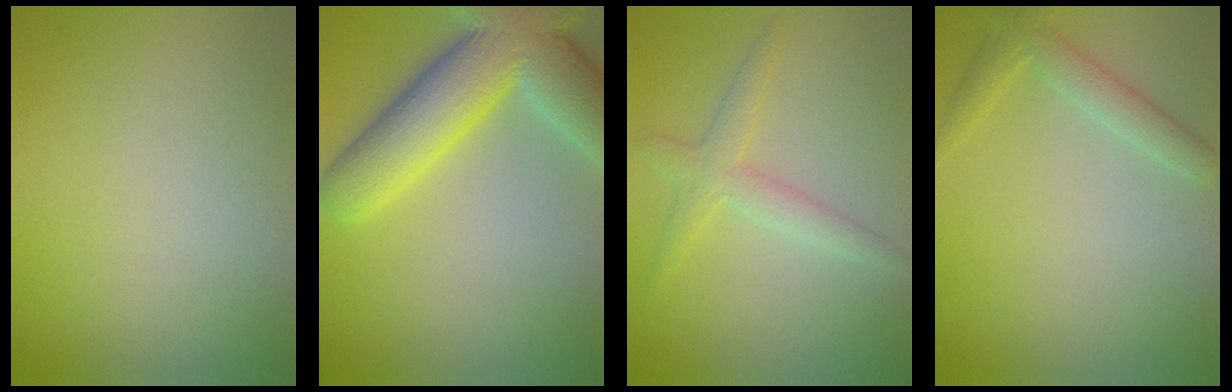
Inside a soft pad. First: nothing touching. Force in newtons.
{"total": 10.3, "press": 10.3, "slide": 0.7}
{"total": 2.6, "press": 2.6, "slide": 0.1}
{"total": 2.3, "press": 2.3, "slide": 0.1}